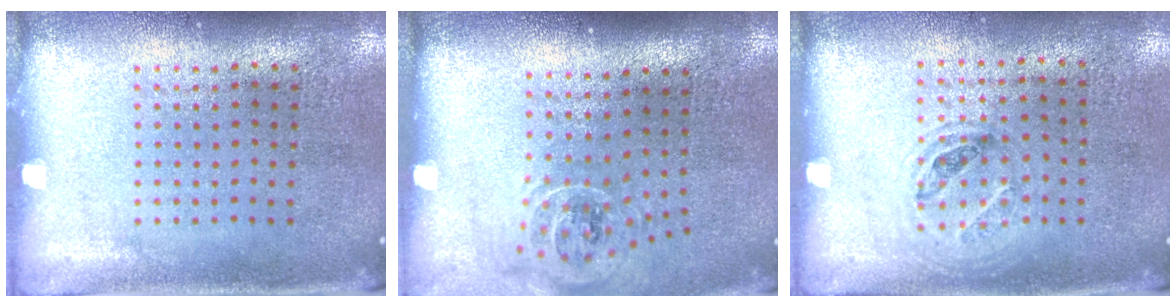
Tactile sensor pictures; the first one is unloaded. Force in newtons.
{"total": 1.1, "press": 1.0, "slide": 0.3}
{"total": 1.1, "press": 0.9, "slide": 0.6}